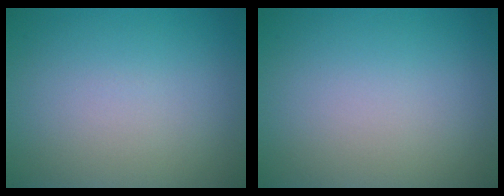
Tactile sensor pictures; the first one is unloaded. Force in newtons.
{"total": 0.0}